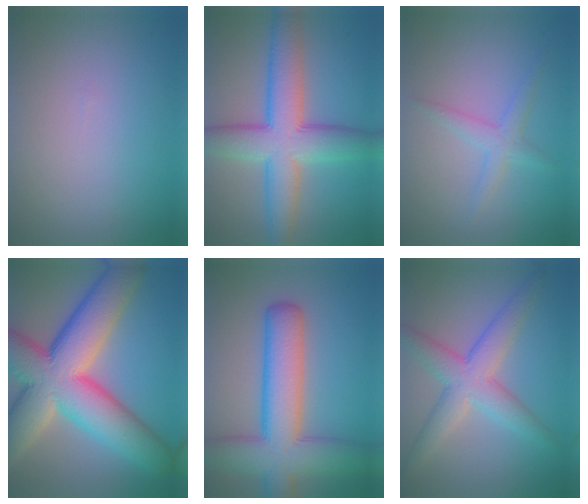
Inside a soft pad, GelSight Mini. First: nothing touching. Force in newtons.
{"total": 8.7, "press": 8.7, "slide": 0.4}
{"total": 2.0, "press": 2.0, "slide": 0.1}
{"total": 15.3, "press": 15.3, "slide": 1.1}
{"total": 9.8, "press": 9.8, "slide": 0.3}
{"total": 5.3, "press": 5.3, "slide": 0.1}